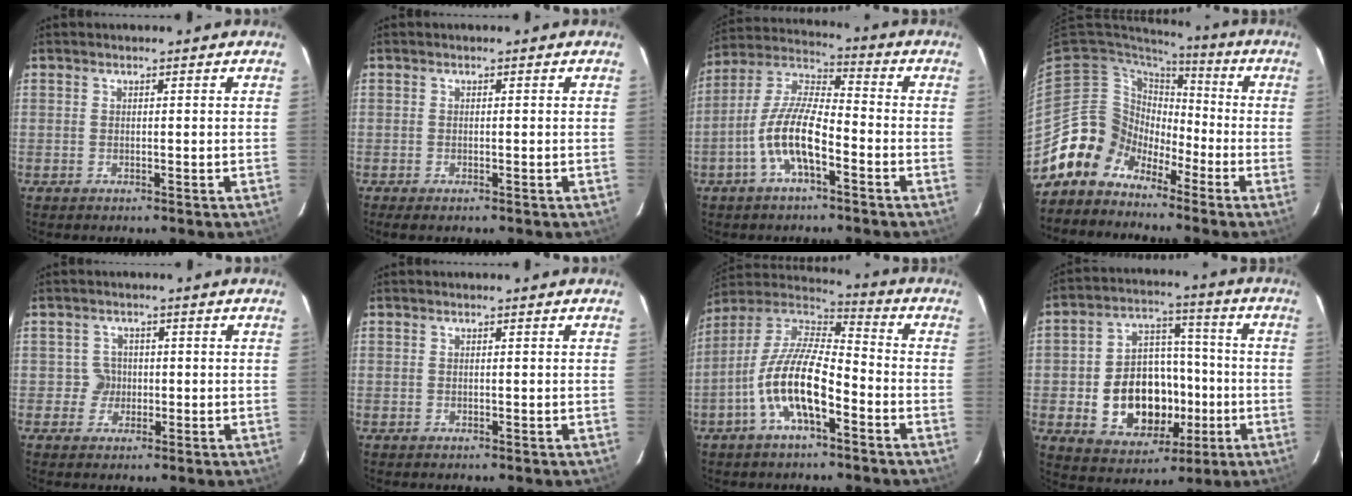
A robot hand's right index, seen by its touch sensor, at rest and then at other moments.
{"total": 0.9, "force": [-0.7, 0.1, 0.6], "torque": [-0.012, -0.003, -0.010]}
{"total": 11.3, "force": [-4.8, 3.5, 9.6], "torque": [-0.205, 0.006, -0.094]}
{"total": 10.1, "force": [-6.0, 8.2, 0.2], "torque": [-0.017, 0.042, -0.121]}
{"total": 2.7, "force": [-0.3, 2.7, -0.3], "torque": [0.011, 0.013, -0.003]}
{"total": 0.0}
{"total": 14.2, "force": [-5.9, 4.8, 12.0], "torque": [-0.241, 0.001, -0.117]}
{"total": 16.5, "force": [-3.8, 12.0, 10.7], "torque": [-0.221, 0.025, -0.038]}